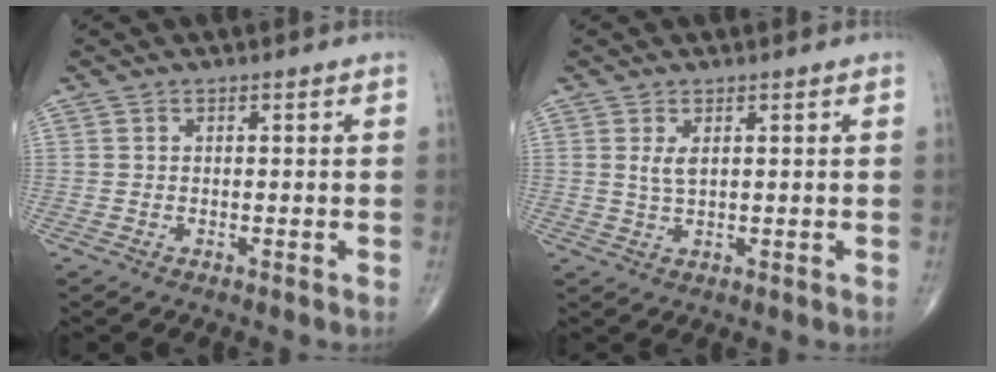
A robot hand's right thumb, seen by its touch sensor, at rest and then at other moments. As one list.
[{"total": 2.3, "force": [0.8, 0.9, 1.9], "torque": [-0.041, -0.005, 0.021]}]